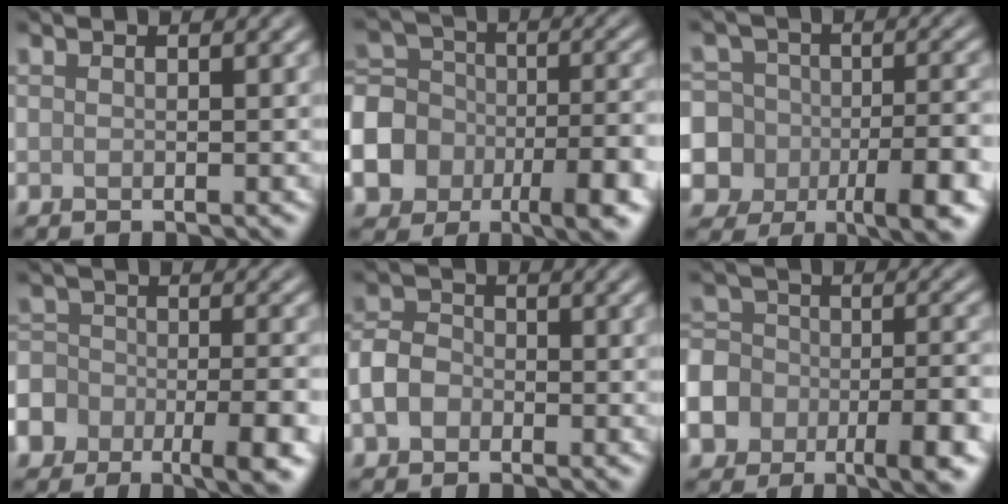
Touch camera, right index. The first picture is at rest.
{"total": 13.9, "force": [-6.7, 10.4, 6.3], "torque": [-0.117, -0.035, -0.128]}
{"total": 12.7, "force": [-5.7, 10.0, 5.3], "torque": [-0.076, -0.020, -0.114]}
{"total": 9.8, "force": [-5.9, 5.8, 5.3], "torque": [-0.068, -0.004, -0.094]}
{"total": 3.3, "force": [-1.2, 2.5, 1.8], "torque": [-0.034, 0.004, -0.033]}
{"total": 12.2, "force": [-6.7, 8.2, 6.0], "torque": [-0.095, -0.018, -0.125]}